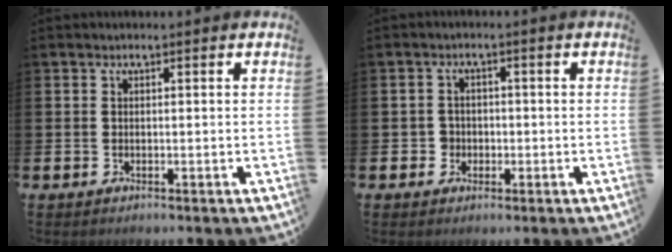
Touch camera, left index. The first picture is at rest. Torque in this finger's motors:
{"motor_torque": [-0.07, -0.10, -0.04, -0.02]}